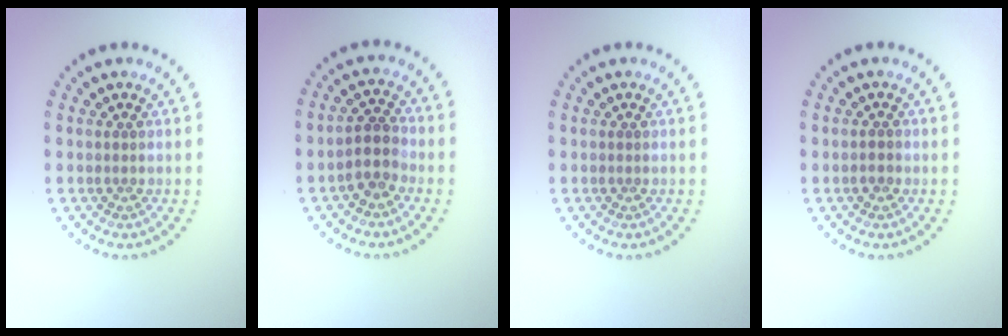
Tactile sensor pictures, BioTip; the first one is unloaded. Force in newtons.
{"total": 2.5, "press": 2.2, "slide": 1.2}
{"total": 0.0}
{"total": 0.8, "press": 0.7, "slide": 0.1}